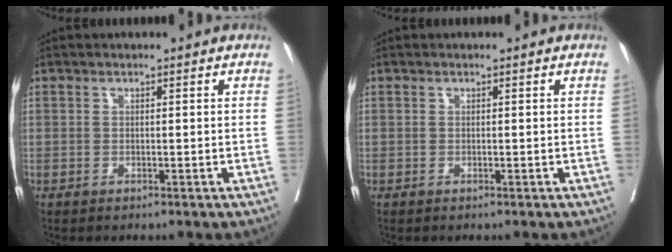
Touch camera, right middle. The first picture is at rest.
{"total": 0.0}